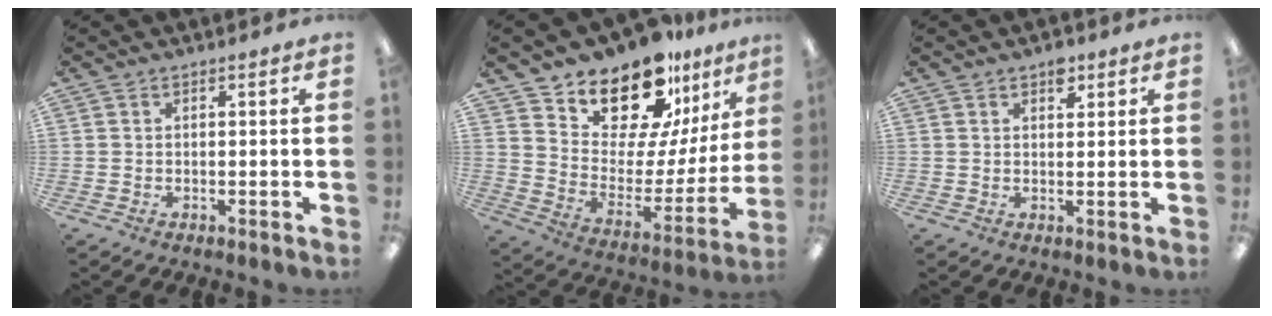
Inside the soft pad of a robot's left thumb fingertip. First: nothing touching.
{"total": 18.6, "force": [15.8, 6.9, 6.9], "torque": [-0.129, -0.125, 0.279]}
{"total": 3.6, "force": [2.3, 2.0, 1.9], "torque": [-0.008, -0.009, 0.034]}